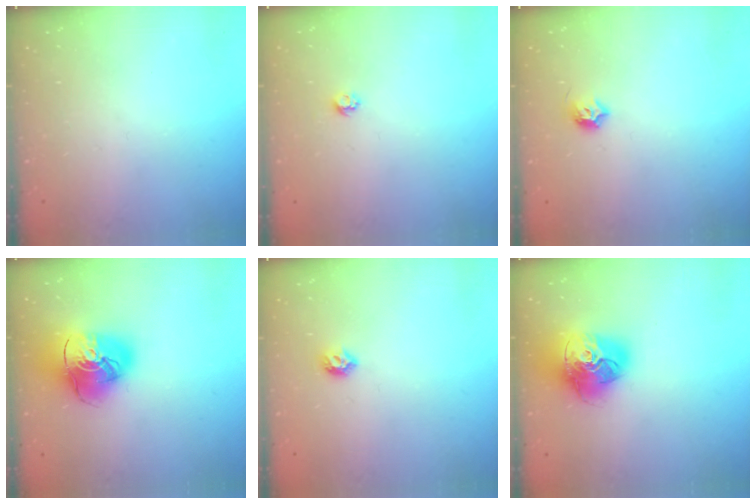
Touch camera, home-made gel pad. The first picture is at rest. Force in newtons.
{"total": 3.8, "press": 3.7, "slide": 0.5}
{"total": 5.9, "press": 5.8, "slide": 0.9}
{"total": 16.9, "press": 16.8, "slide": 2.0}
{"total": 5.5, "press": 5.4, "slide": 1.2}
{"total": 18.8, "press": 18.6, "slide": 2.1}